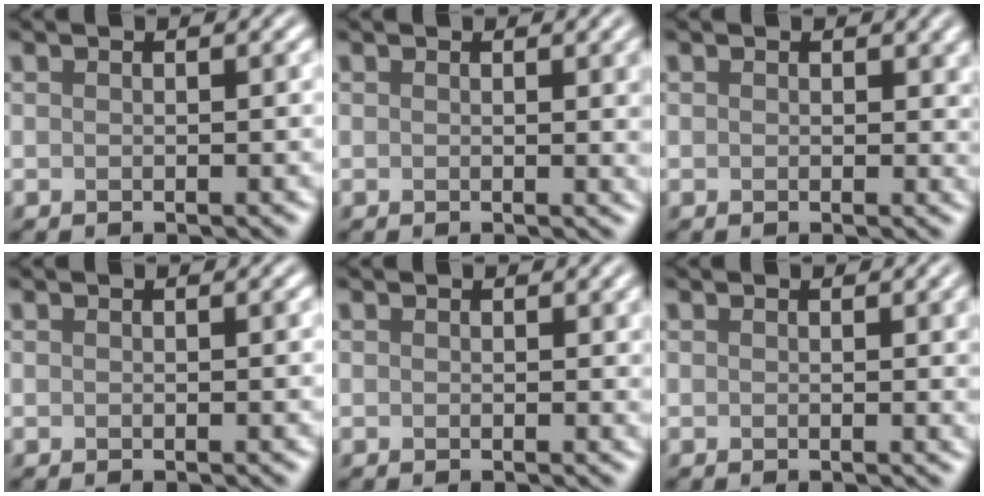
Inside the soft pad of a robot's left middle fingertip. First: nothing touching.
{"total": 2.7, "force": [0.8, 0.8, 2.4], "torque": [-0.018, 0.003, 0.008]}
{"total": 1.3, "force": [0.5, 0.8, 0.8], "torque": [-0.004, -0.002, 0.004]}
{"total": 0.0}
{"total": 0.7, "force": [0.4, 0.2, 0.5], "torque": [-0.004, -0.001, 0.007]}
{"total": 2.4, "force": [0.6, 0.7, 2.2], "torque": [-0.016, 0.003, 0.005]}